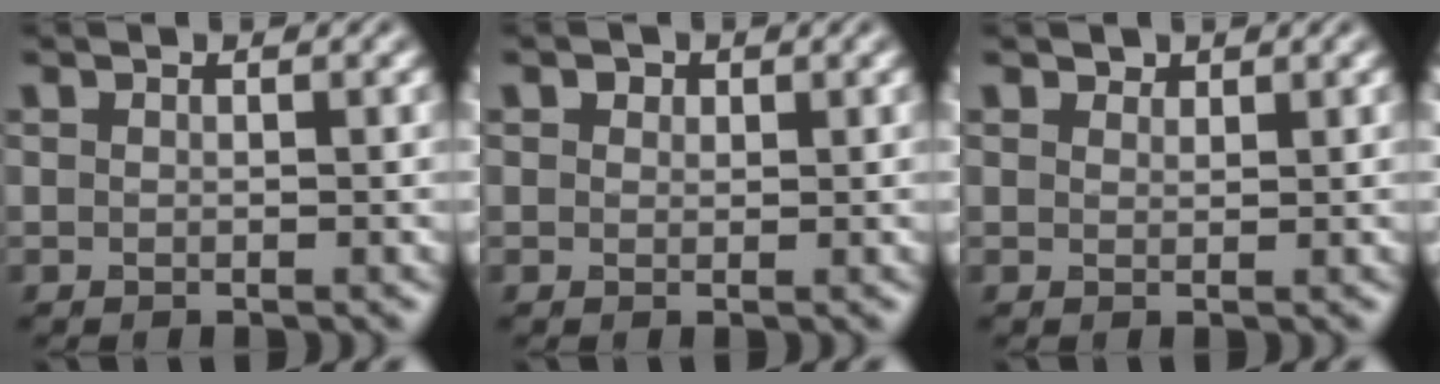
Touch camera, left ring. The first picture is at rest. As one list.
[{"total": 1.0, "force": [0.7, 0.7, 0.4], "torque": [-0.007, -0.002, 0.004]}, {"total": 1.0, "force": [1.0, 0.4, 0.1], "torque": [-0.004, -0.002, 0.015]}]